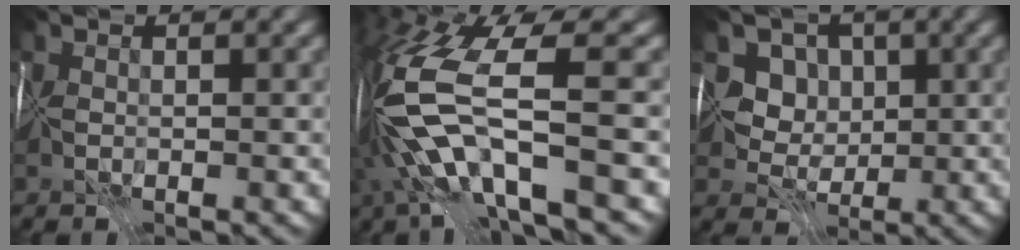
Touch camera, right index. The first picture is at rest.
{"total": 11.5, "force": [-1.4, 3.8, 10.8], "torque": [-0.233, 0.005, -0.018]}
{"total": 5.1, "force": [2.1, 4.3, 1.7], "torque": [-0.009, 0.008, 0.025]}